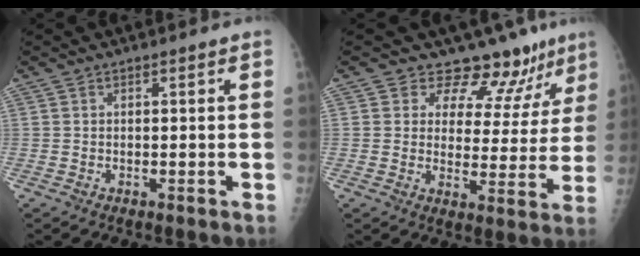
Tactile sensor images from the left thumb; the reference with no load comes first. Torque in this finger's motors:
{"motor_torque": [0.11, 0.16, -0.16, -0.12, -0.05]}